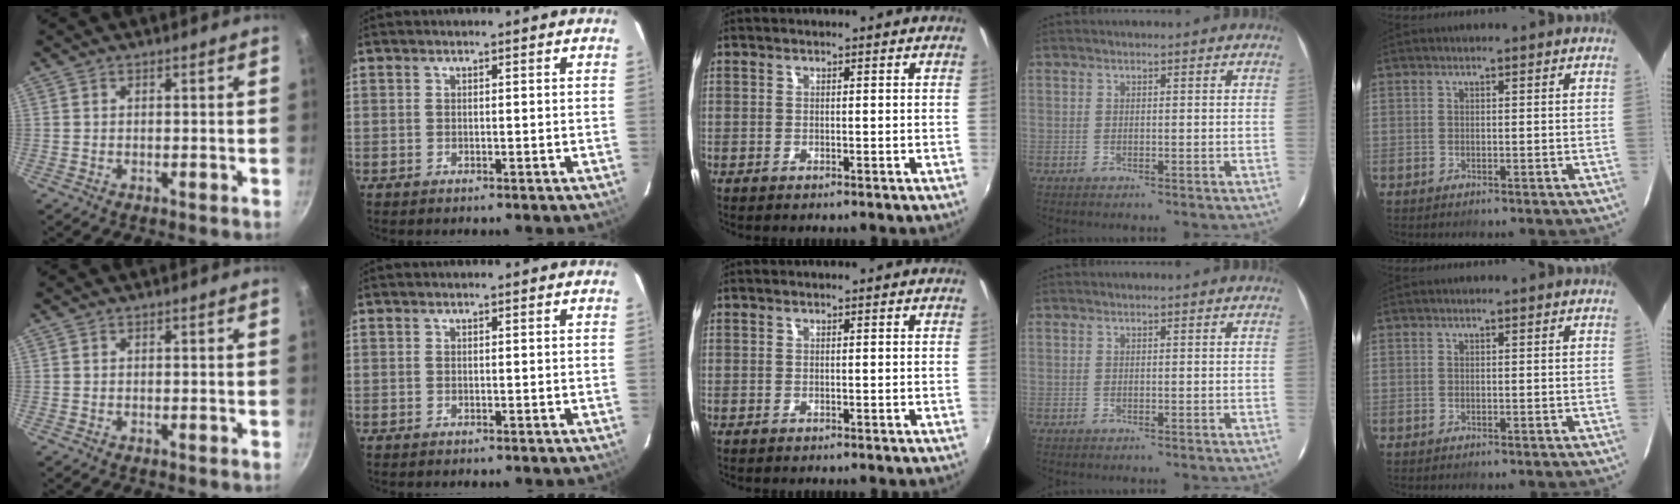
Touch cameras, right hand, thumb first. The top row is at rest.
{}